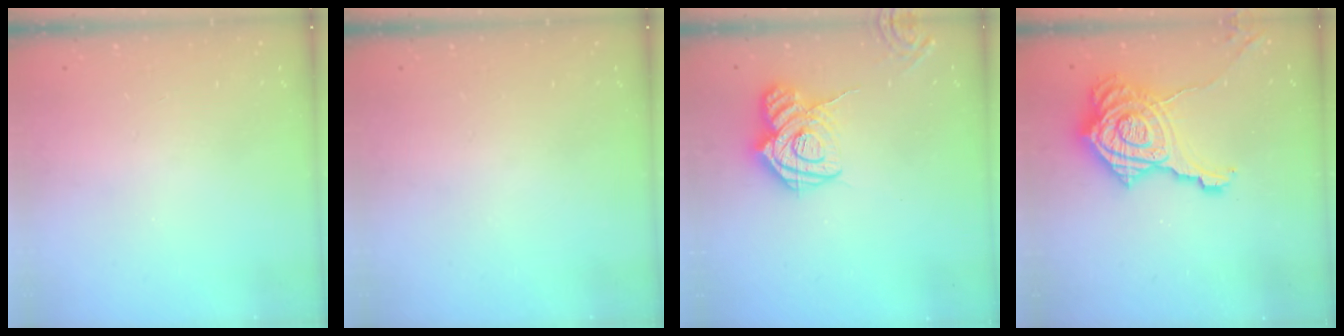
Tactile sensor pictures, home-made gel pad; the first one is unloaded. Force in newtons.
{"total": 0.0}
{"total": 14.7, "press": 14.6, "slide": 1.5}
{"total": 23.1, "press": 23.0, "slide": 2.2}